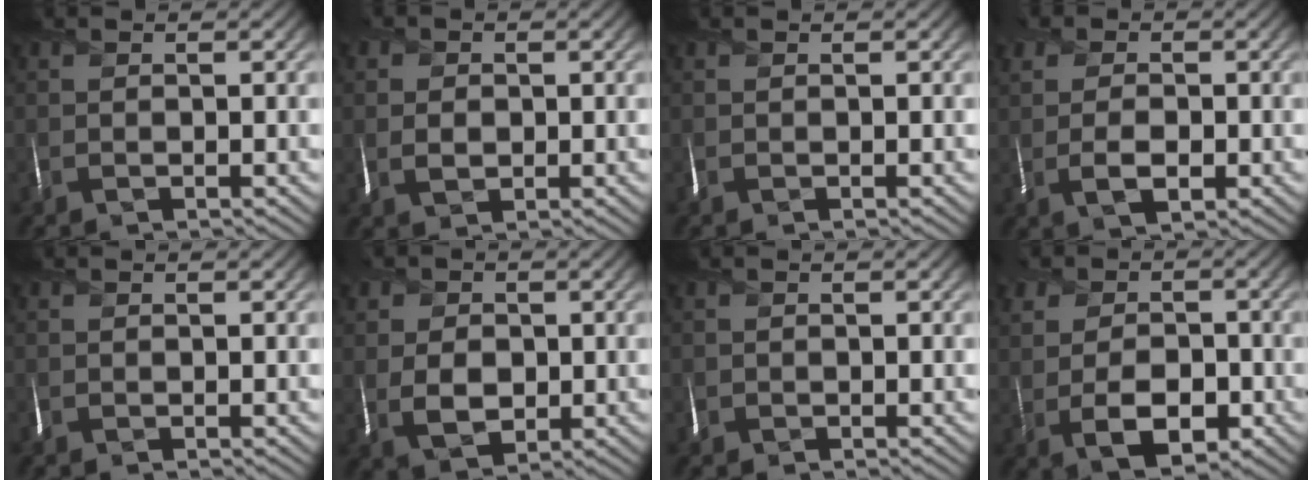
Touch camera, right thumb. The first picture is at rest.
{"total": 2.6, "force": [0.1, 2.2, 1.4], "torque": [-0.031, 0.000, -0.002]}
{"total": 0.0}
{"total": 4.8, "force": [-0.5, 3.3, 3.5], "torque": [-0.062, 0.001, -0.016]}
{"total": 0.0}
{"total": 5.8, "force": [0.3, 4.7, 3.4], "torque": [-0.076, -0.001, -0.001]}
{"total": 0.8, "force": [-0.3, 0.7, -0.1], "torque": [0.005, -0.005, -0.009]}
{"total": 8.1, "force": [-1.4, 5.7, 5.6], "torque": [-0.084, -0.001, -0.035]}